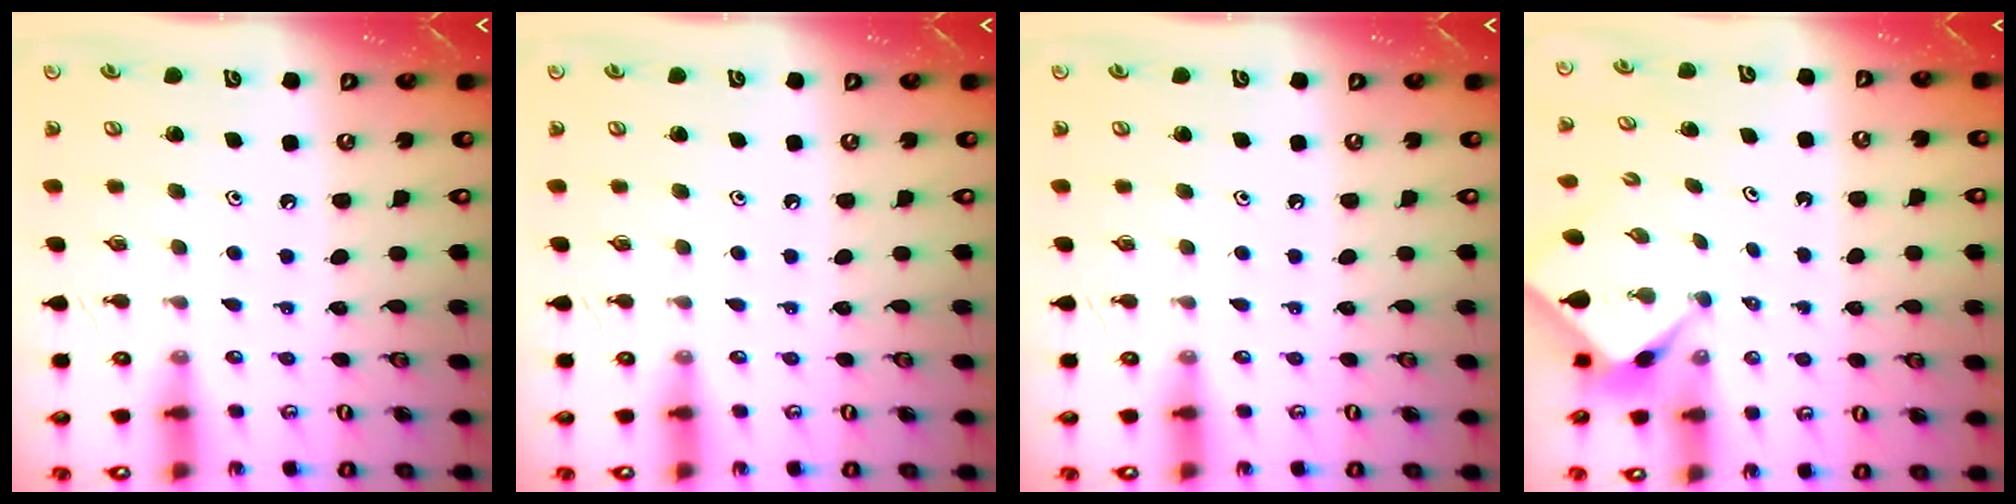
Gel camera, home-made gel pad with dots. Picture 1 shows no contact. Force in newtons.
{"total": 0.0}
{"total": 0.0}
{"total": 2.2, "press": 2.2, "slide": 0.3}